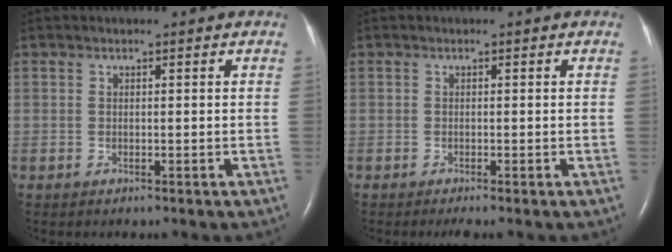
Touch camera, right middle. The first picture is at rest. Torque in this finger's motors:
{"motor_torque": [0.10, -0.10, 0.00, 0.02]}